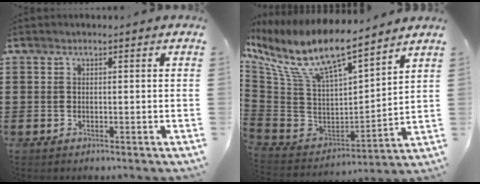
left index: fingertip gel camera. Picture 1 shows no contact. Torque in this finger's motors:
{"motor_torque": [1.48, -0.66, 1.05, 0.21]}